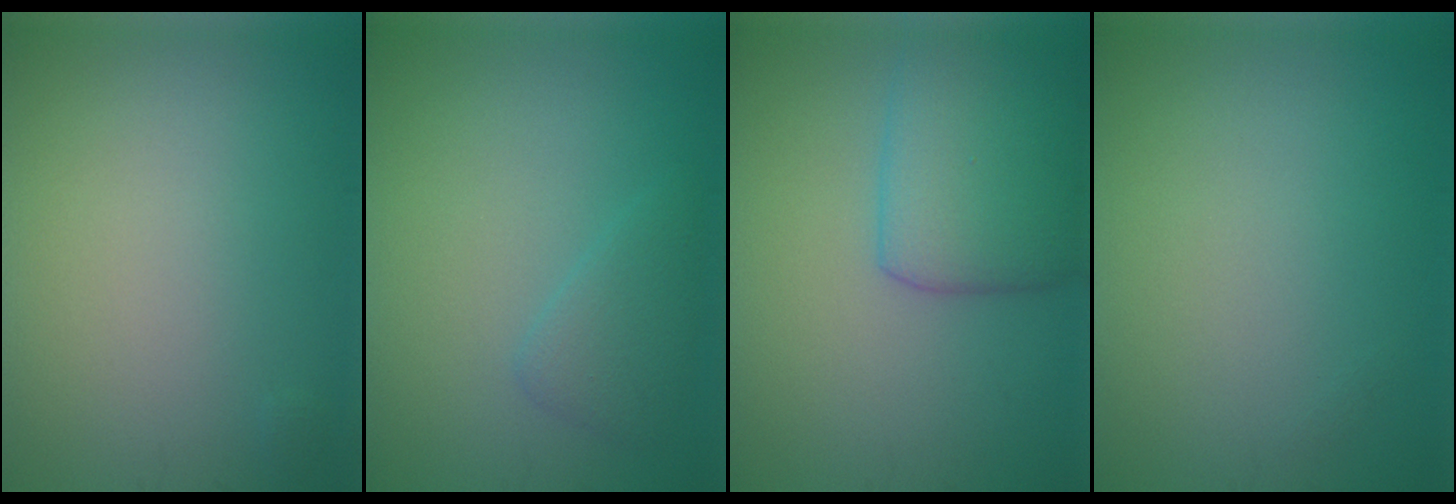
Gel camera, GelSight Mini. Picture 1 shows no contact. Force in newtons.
{"total": 2.0, "press": 2.0, "slide": 0.2}
{"total": 4.9, "press": 4.9, "slide": 0.2}
{"total": 0.0}